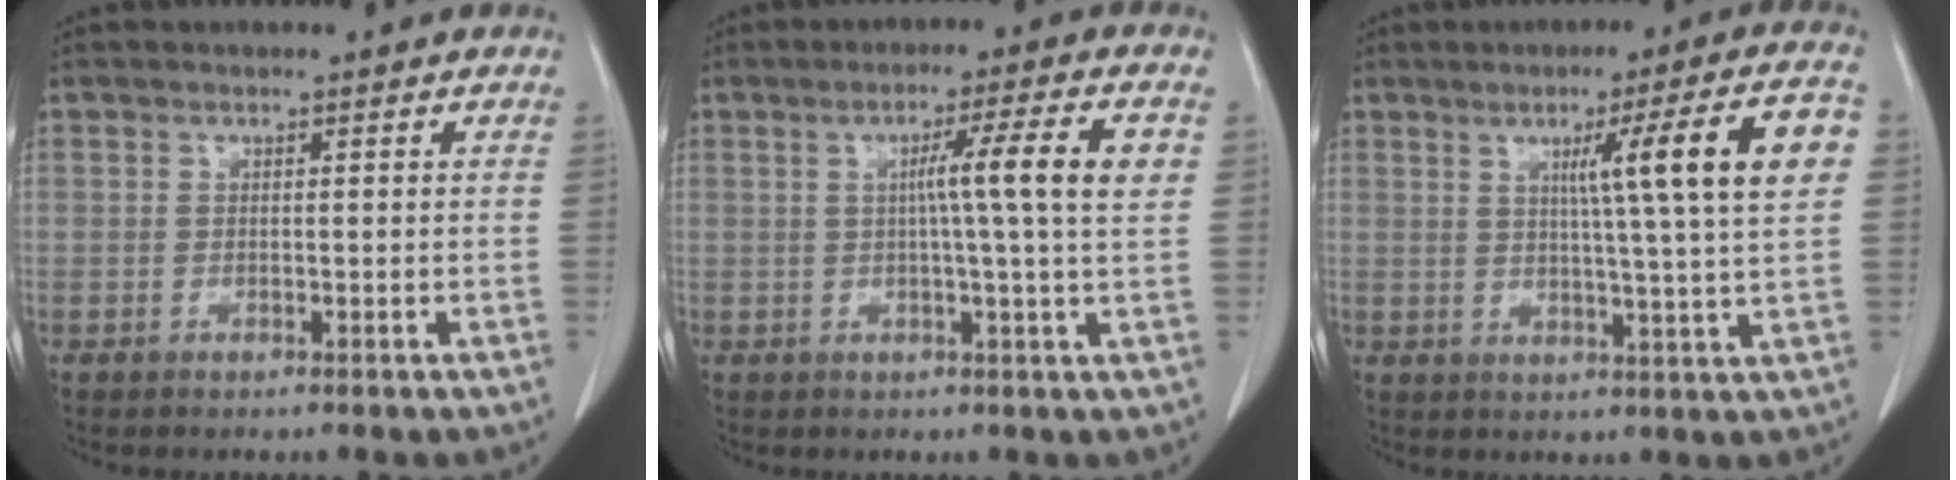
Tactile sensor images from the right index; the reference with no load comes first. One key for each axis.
{"total": 8.5, "fx": 1.5, "fy": -1.2, "fz": 8.3, "tx": -0.126, "ty": 0.006, "tz": 0.023}
{"total": 12.7, "fx": 3.1, "fy": -1.3, "fz": 12.2, "tx": -0.176, "ty": 0.007, "tz": 0.043}